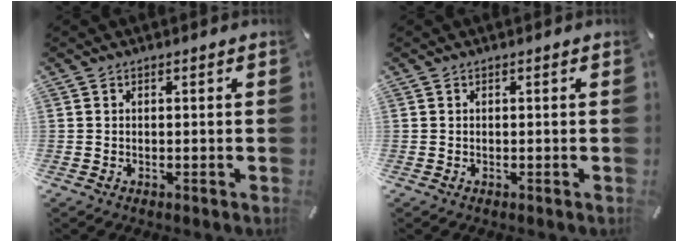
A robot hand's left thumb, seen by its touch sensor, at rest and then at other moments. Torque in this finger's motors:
{"motor_torque": [0.00, 0.00, 0.00, 0.00, 0.00]}